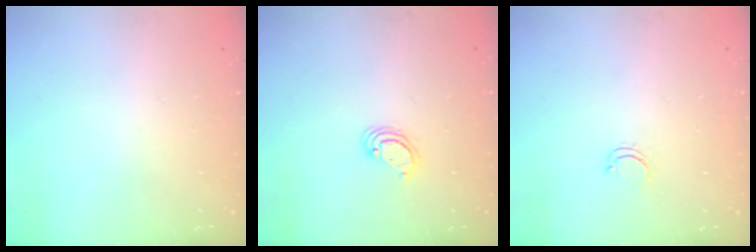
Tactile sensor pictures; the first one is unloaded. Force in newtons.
{"total": 3.8, "press": 3.8, "slide": 0.1}
{"total": 3.5, "press": 3.5, "slide": 0.5}